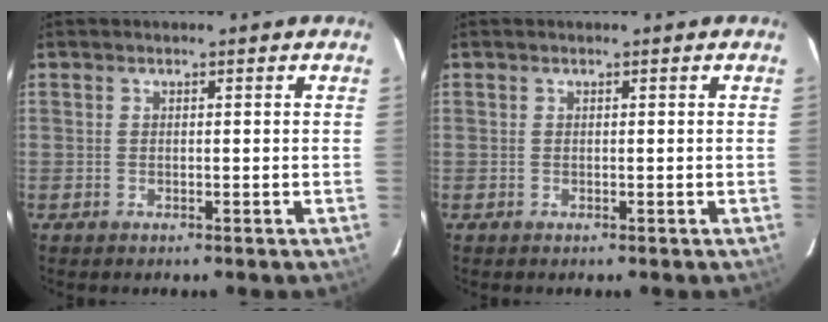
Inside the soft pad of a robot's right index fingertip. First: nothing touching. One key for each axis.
{"total": 0.0}